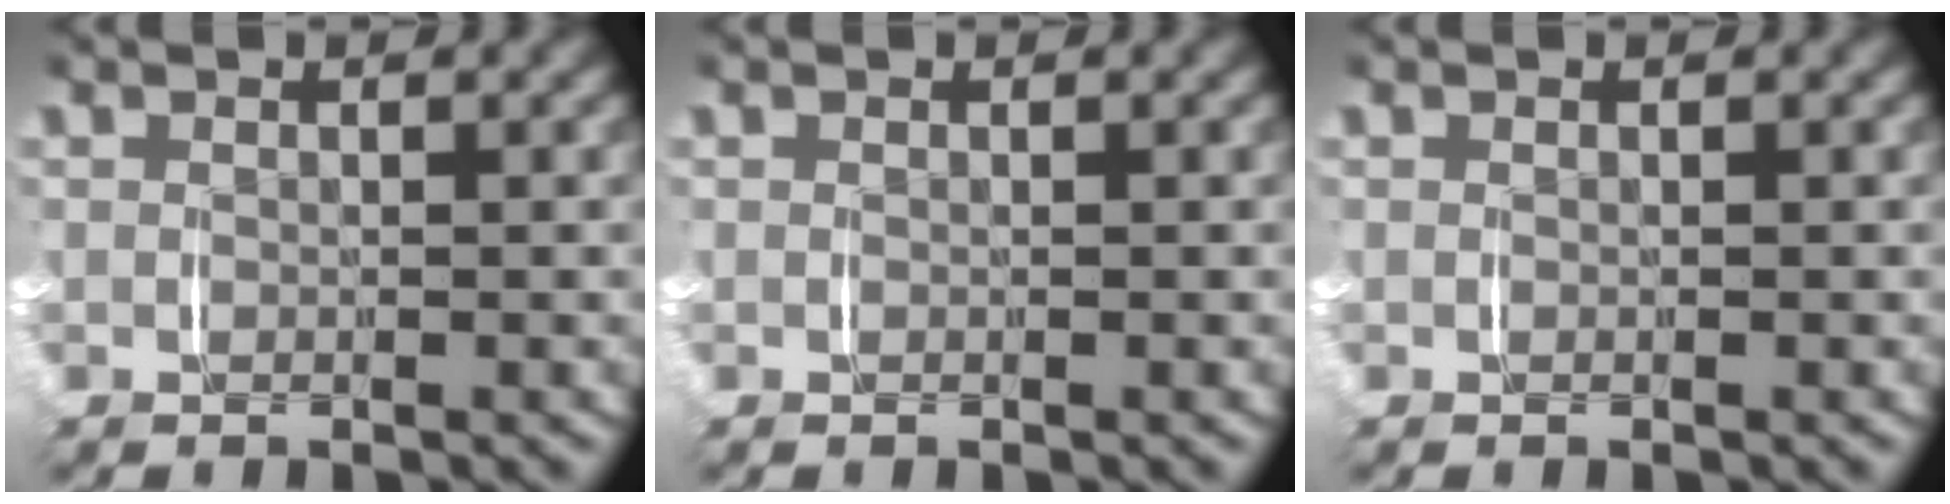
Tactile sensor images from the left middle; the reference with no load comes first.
{"total": 0.0}
{"total": 0.0}